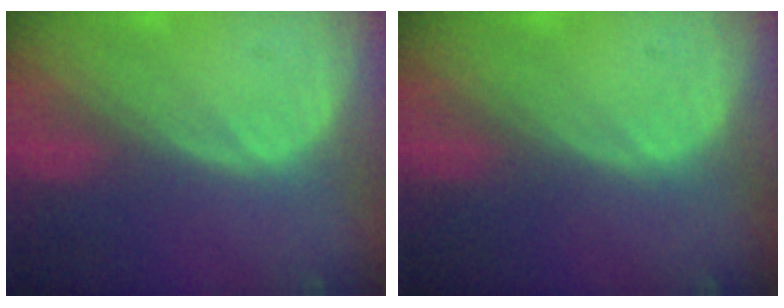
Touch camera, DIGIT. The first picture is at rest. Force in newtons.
{"total": 0.0}